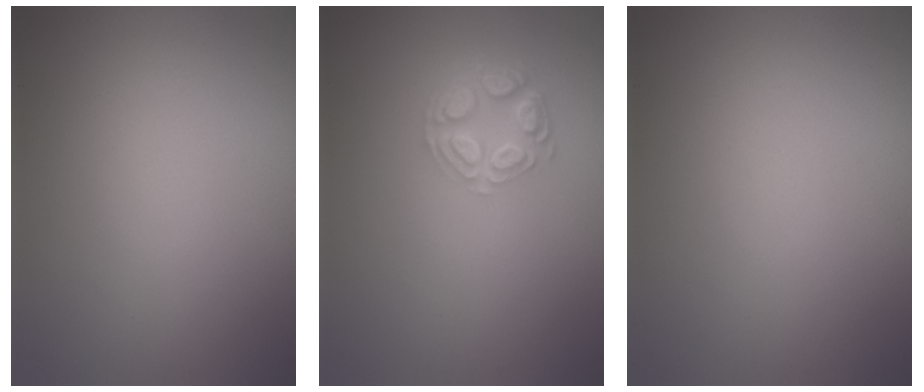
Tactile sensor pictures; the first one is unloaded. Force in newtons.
{"total": 4.1, "press": 3.2, "slide": 2.6}
{"total": 0.0}